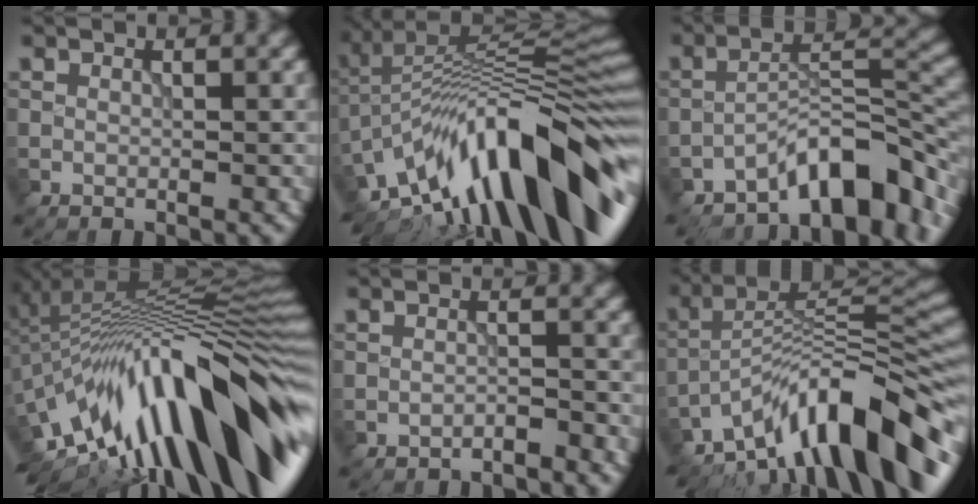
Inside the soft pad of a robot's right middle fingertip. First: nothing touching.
{"total": 15.8, "force": [-6.8, 5.6, 13.1], "torque": [-0.194, 0.036, -0.138]}
{"total": 8.6, "force": [-5.8, 3.0, 5.5], "torque": [-0.062, 0.009, -0.104]}
{"total": 17.2, "force": [-4.4, 5.6, 15.7], "torque": [-0.232, 0.038, -0.099]}
{"total": 1.5, "force": [-1.5, 0.2, 0.4], "torque": [-0.001, 0.006, -0.030]}
{"total": 13.1, "force": [-8.5, 3.9, 9.2], "torque": [-0.129, 0.034, -0.152]}